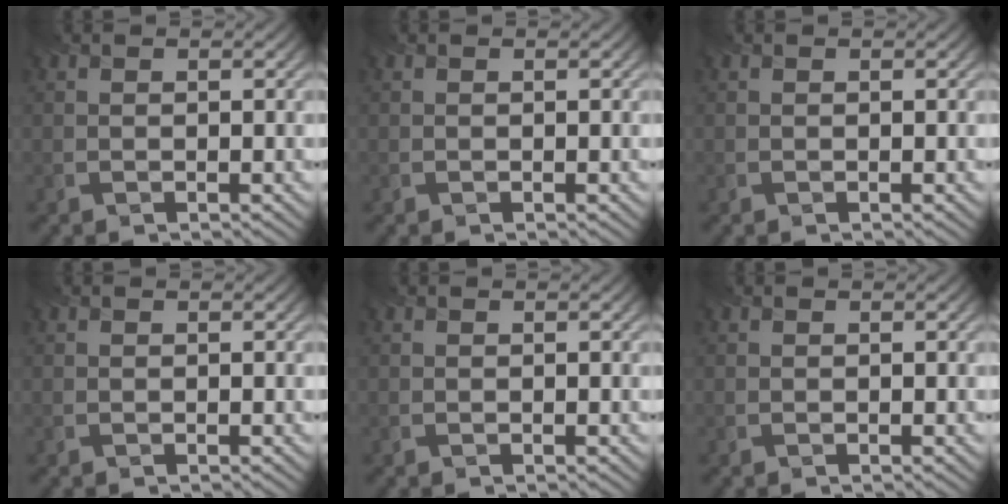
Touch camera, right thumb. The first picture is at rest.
{"total": 0.0}
{"total": 0.0}
{"total": 0.0}
{"total": 0.0}
{"total": 0.0}